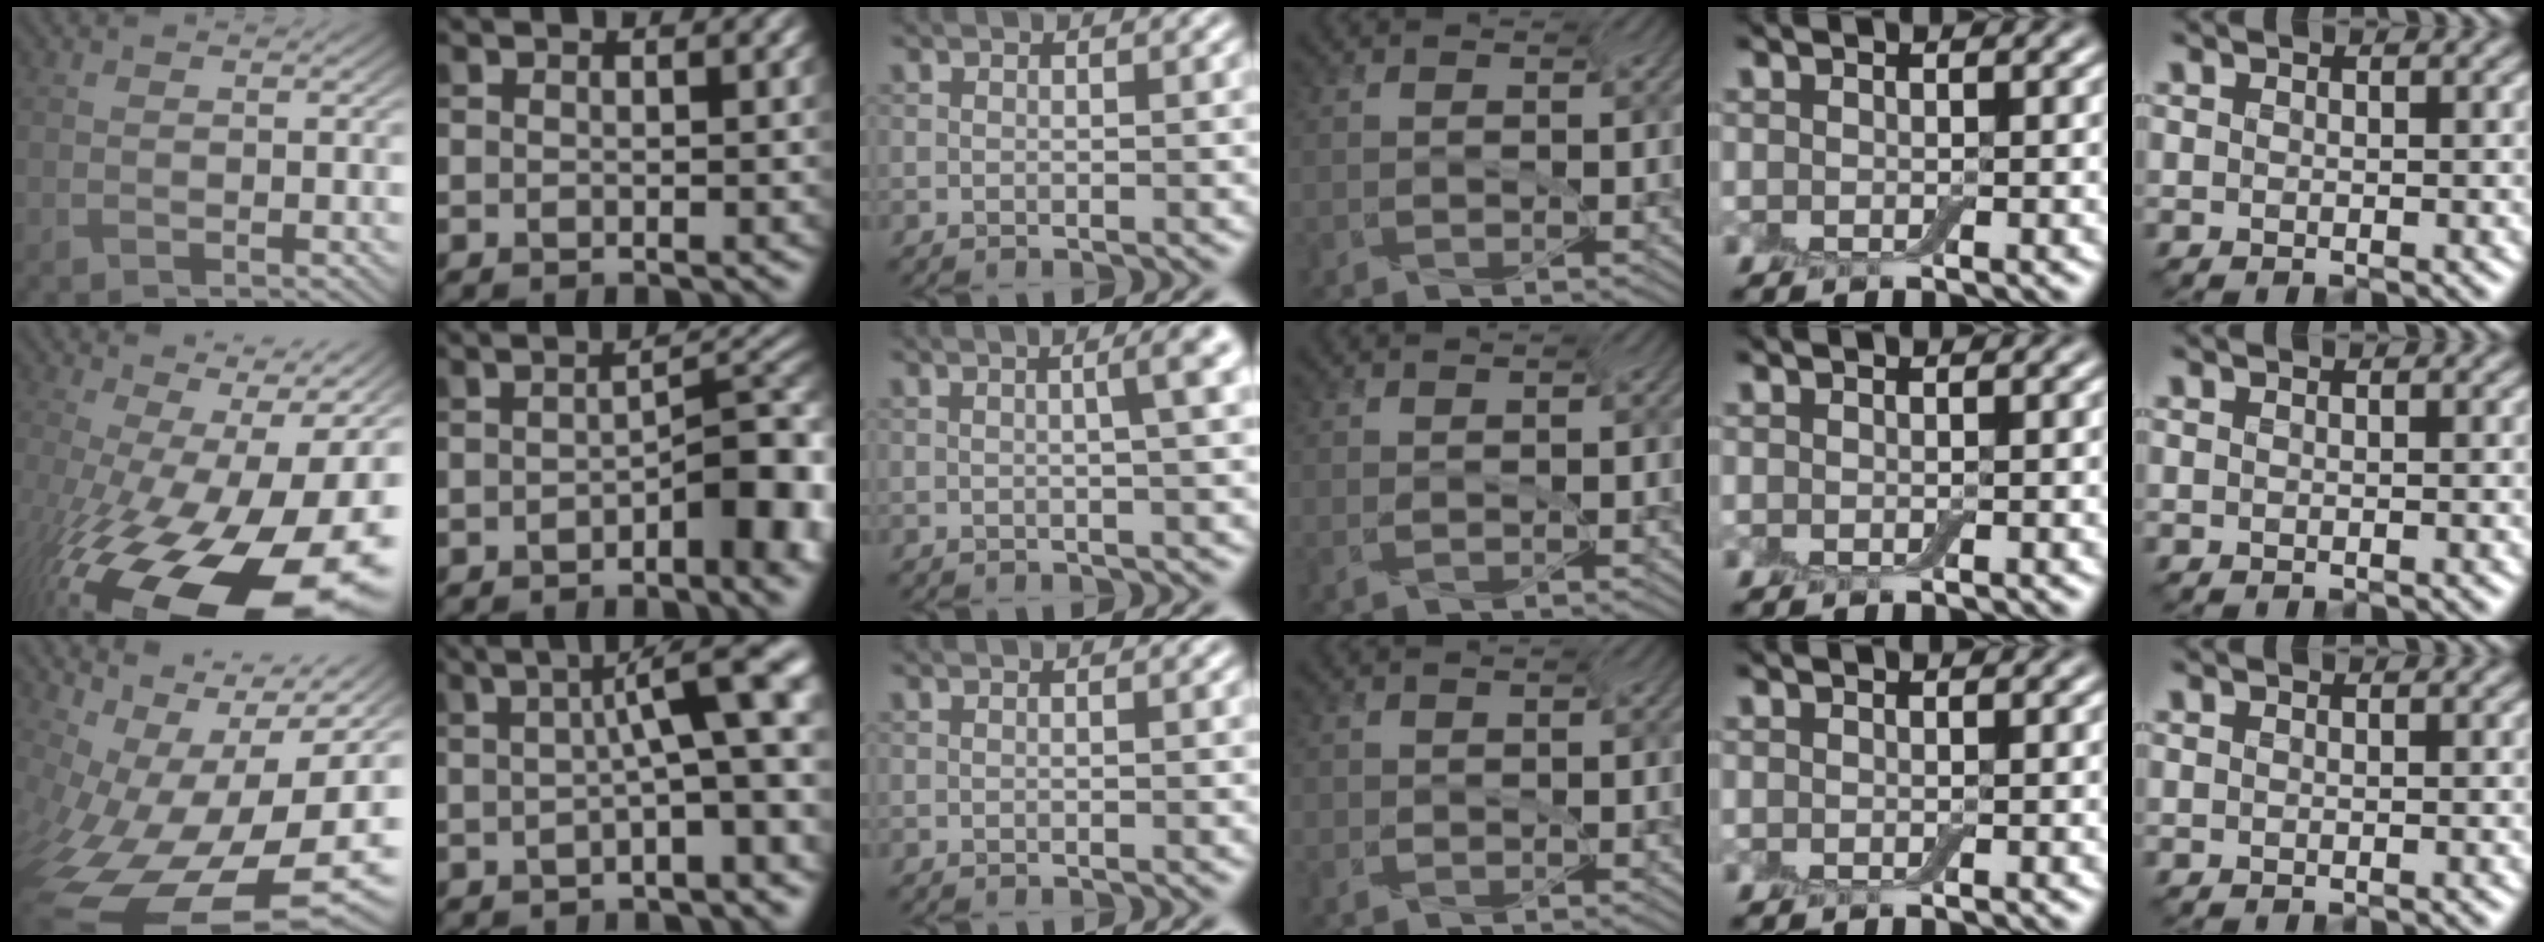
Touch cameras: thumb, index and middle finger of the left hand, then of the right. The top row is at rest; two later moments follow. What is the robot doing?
{"motion": "screw", "object": "jar lid"}